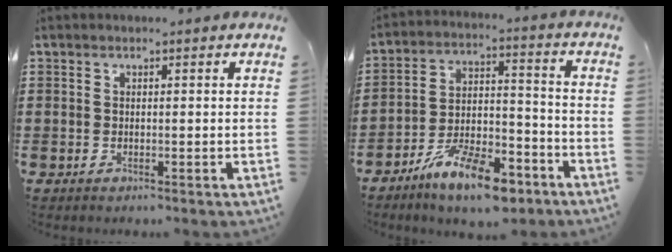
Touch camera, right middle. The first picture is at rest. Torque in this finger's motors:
{"motor_torque": [1.41, -0.73, 0.77, 0.20]}